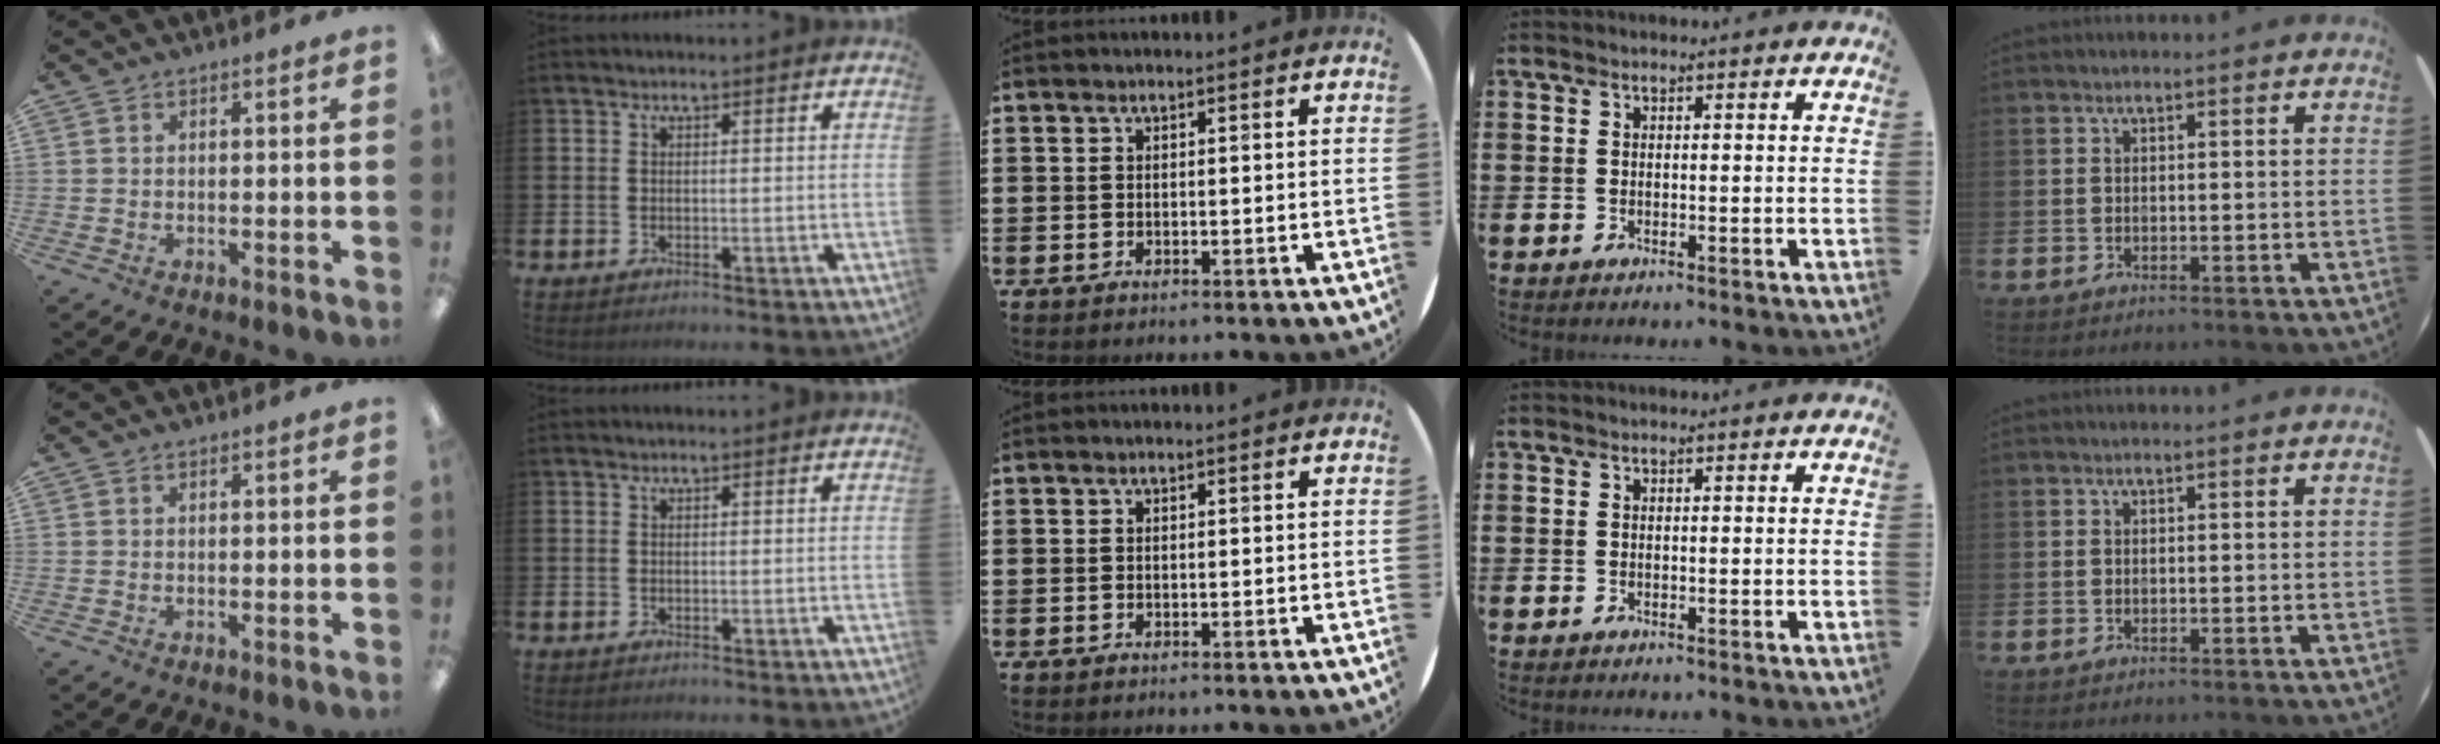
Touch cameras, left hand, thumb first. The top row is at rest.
{}